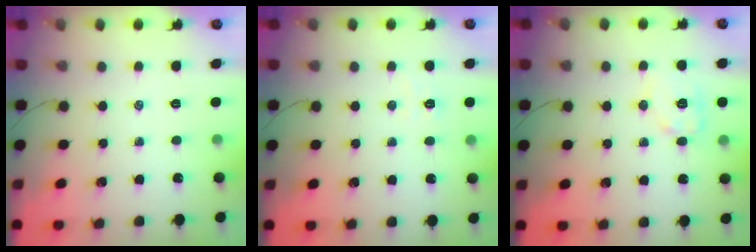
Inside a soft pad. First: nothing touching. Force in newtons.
{"total": 3.1, "press": 2.9, "slide": 1.0}
{"total": 8.9, "press": 8.9, "slide": 0.7}